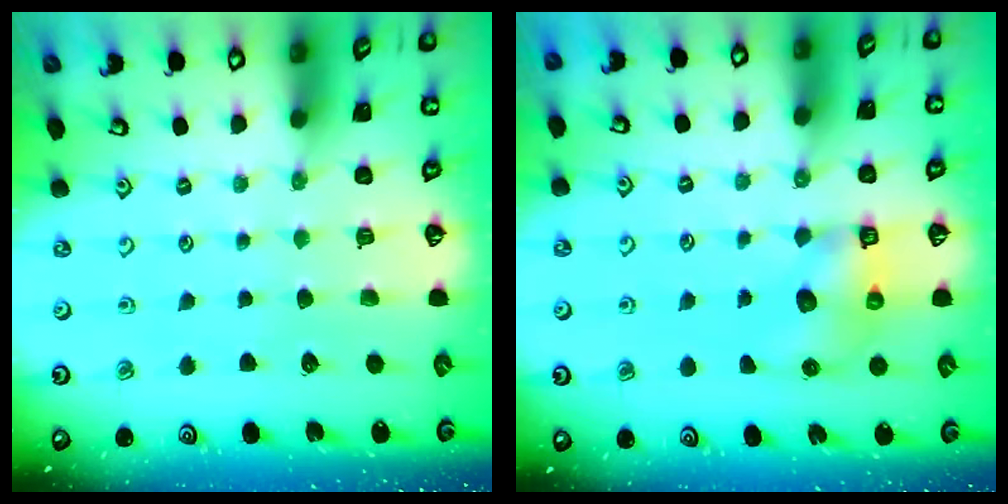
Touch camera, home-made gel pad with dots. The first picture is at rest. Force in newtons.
{"total": 6.8, "press": 6.8, "slide": 0.7}